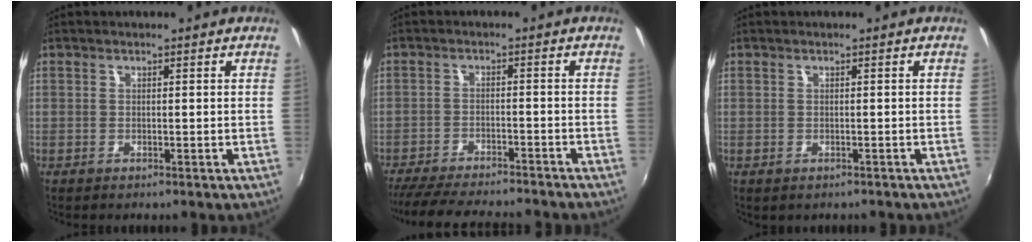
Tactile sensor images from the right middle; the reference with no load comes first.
{"total": 16.2, "force": [-14.3, 2.5, 7.2], "torque": [-0.146, -0.028, -0.213]}
{"total": 0.7, "force": [-0.4, 0.6, 0.2], "torque": [-0.003, -0.003, -0.004]}